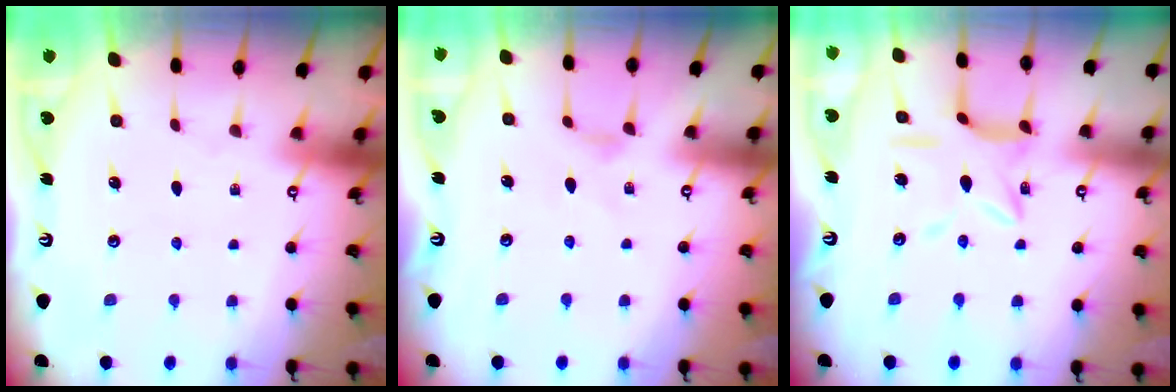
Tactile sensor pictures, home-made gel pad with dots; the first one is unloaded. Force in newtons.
{"total": 1.8, "press": 1.7, "slide": 0.5}
{"total": 9.8, "press": 9.8, "slide": 0.7}